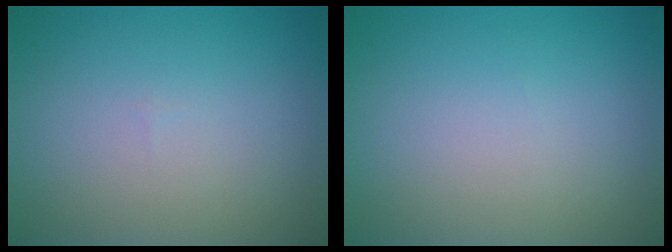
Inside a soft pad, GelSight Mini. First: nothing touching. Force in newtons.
{"total": 0.0}